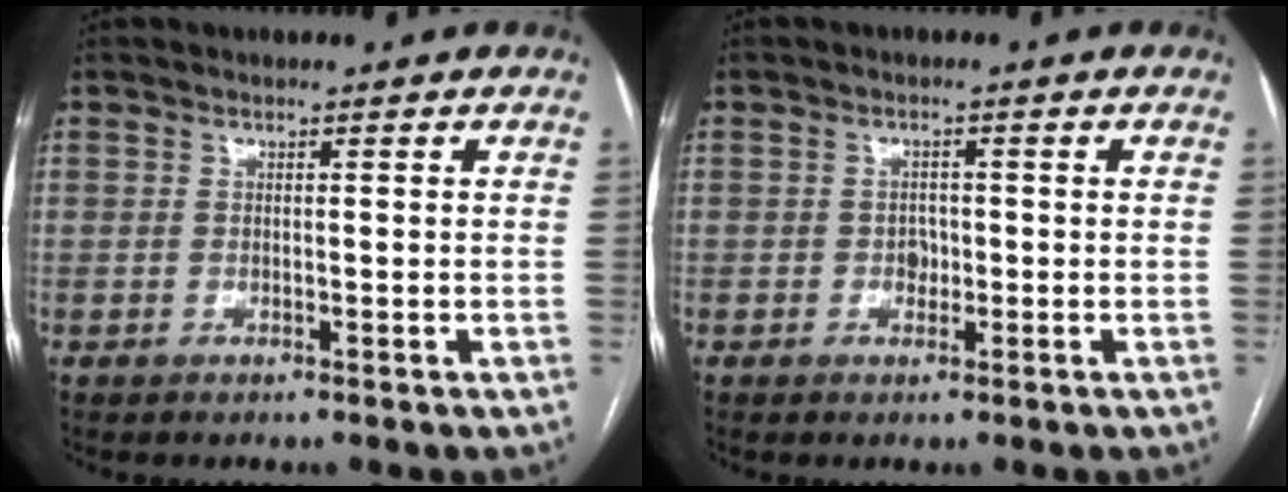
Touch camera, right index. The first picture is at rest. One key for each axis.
{"total": 1.7, "fx": -0.4, "fy": 1.3, "fz": 1.0, "tx": -0.012, "ty": 0.005, "tz": -0.005}